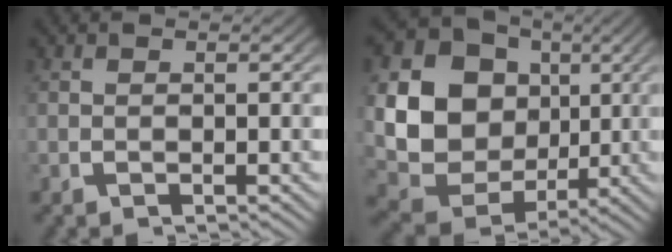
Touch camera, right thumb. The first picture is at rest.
{"total": 15.7, "force": [0.2, 13.2, 8.5], "torque": [-0.198, -0.036, 0.004]}